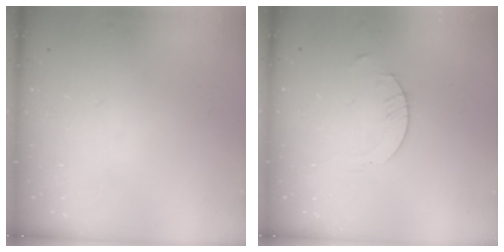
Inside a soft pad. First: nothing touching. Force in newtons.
{"total": 1.6, "press": 1.6, "slide": 0.2}